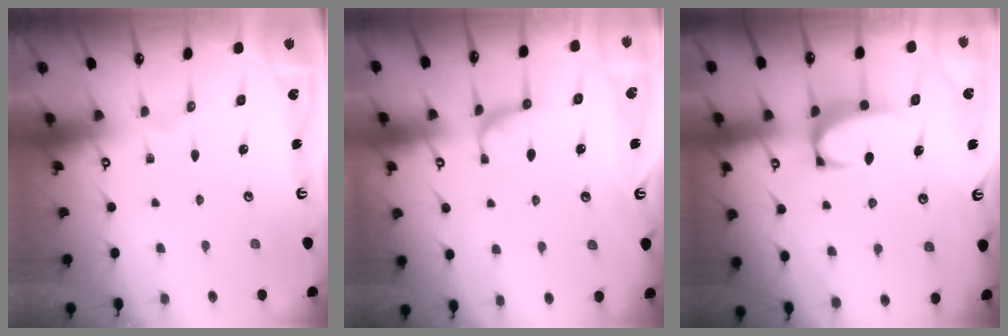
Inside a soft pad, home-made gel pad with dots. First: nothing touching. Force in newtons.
{"total": 2.0, "press": 1.8, "slide": 0.9}
{"total": 1.6, "press": 1.6, "slide": 0.4}